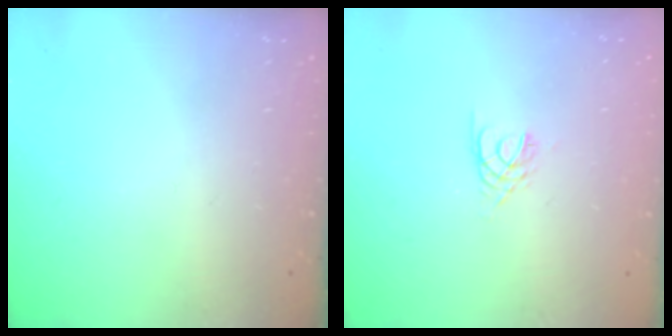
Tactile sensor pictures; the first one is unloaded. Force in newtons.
{"total": 3.5, "press": 3.5, "slide": 0.5}